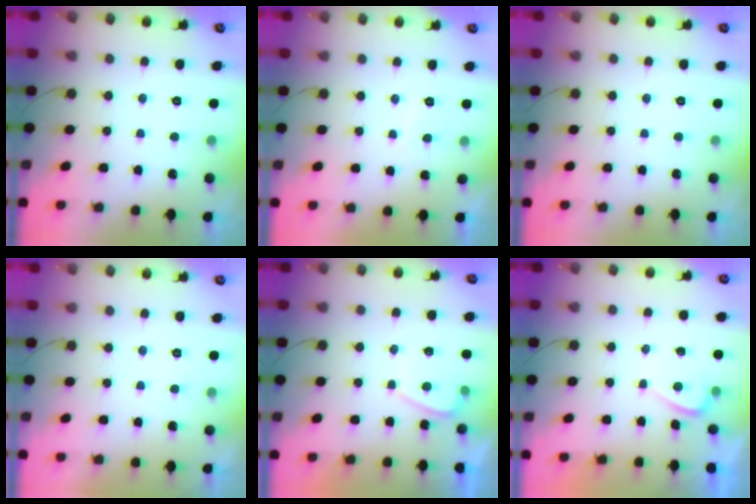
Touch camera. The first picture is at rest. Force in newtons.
{"total": 0.5, "press": 0.1, "slide": 0.5}
{"total": 0.0}
{"total": 2.3, "press": 2.3, "slide": 0.4}
{"total": 1.2, "press": 1.0, "slide": 0.6}
{"total": 0.8, "press": 0.6, "slide": 0.5}